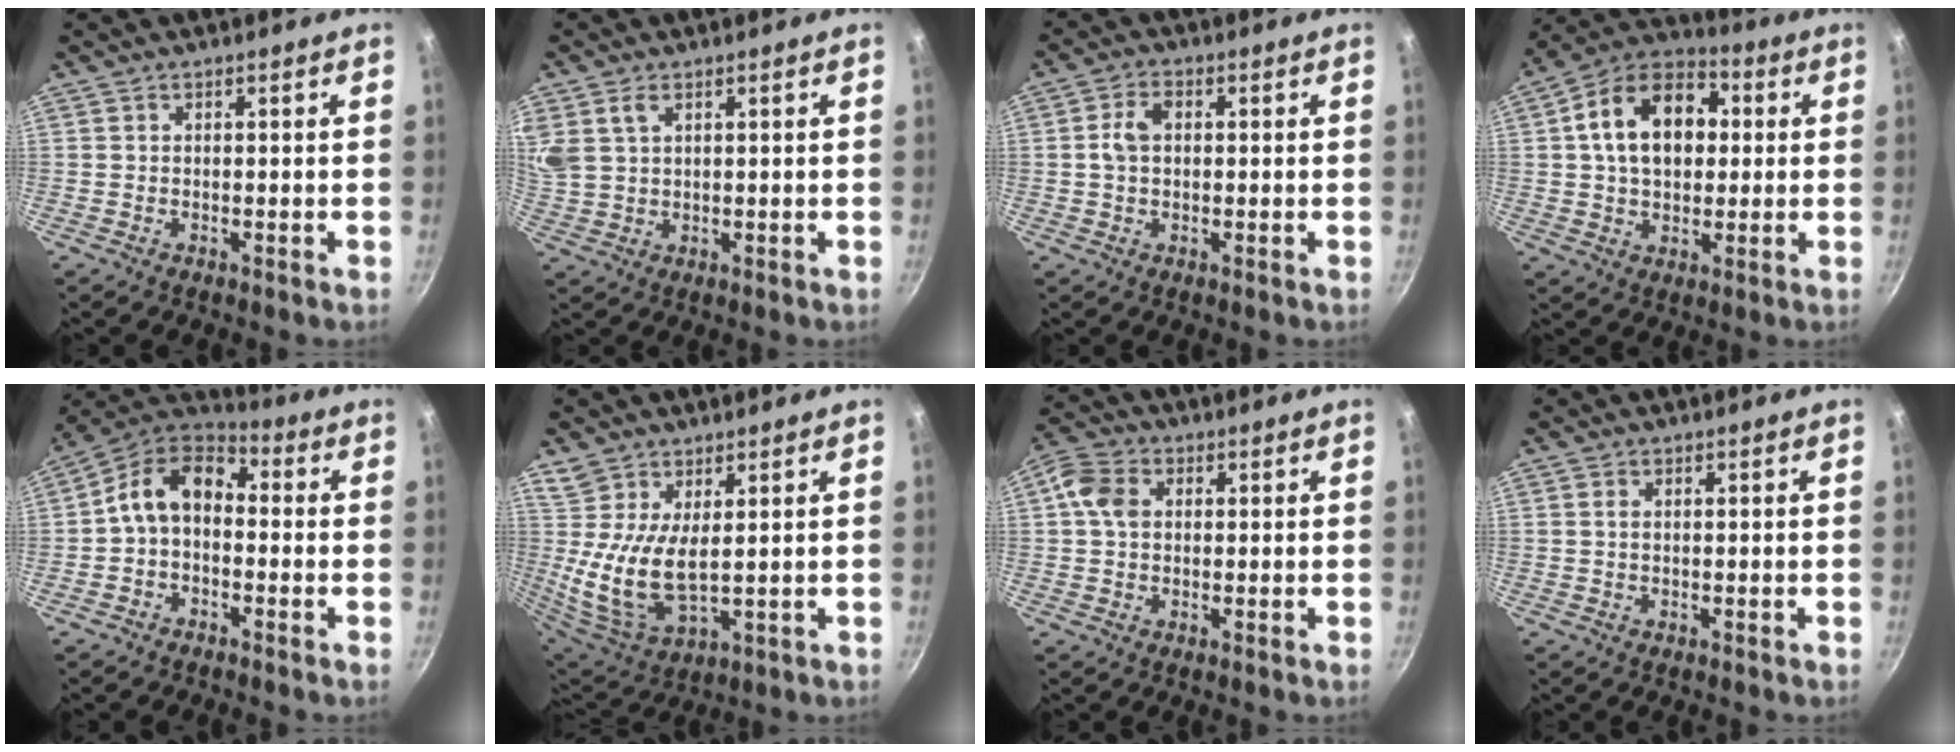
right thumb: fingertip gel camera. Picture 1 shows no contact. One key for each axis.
{"total": 7.4, "fx": 3.3, "fy": 5.0, "fz": 4.4, "tx": -0.087, "ty": 0.004, "tz": 0.071}
{"total": 4.6, "fx": 0.4, "fy": 3.1, "fz": 3.4, "tx": -0.058, "ty": 0.013, "tz": 0.002}
{"total": 16.5, "fx": 2.6, "fy": 11.4, "fz": 11.6, "tx": -0.161, "ty": 0.027, "tz": 0.027}
{"total": 11.0, "fx": -0.5, "fy": 7.5, "fz": 8.1, "tx": -0.123, "ty": 0.045, "tz": -0.031}
{"total": 11.0, "fx": 2.7, "fy": 5.8, "fz": 8.9, "tx": -0.169, "ty": -0.027, "tz": 0.062}
{"total": 6.2, "fx": 0.9, "fy": 4.8, "fz": 3.8, "tx": -0.063, "ty": 0.011, "tz": 0.002}
{"total": 1.0, "fx": 0.2, "fy": 0.6, "fz": 0.8, "tx": -0.014, "ty": 0.002, "tz": 0.002}